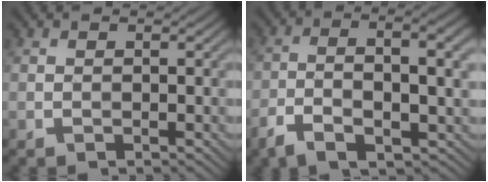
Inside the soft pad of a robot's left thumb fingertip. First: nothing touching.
{"total": 10.1, "force": [-3.2, 3.8, 8.8], "torque": [-0.163, -0.015, -0.054]}